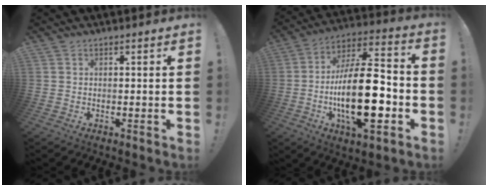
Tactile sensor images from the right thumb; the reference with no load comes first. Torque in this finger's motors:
{"motor_torque": [2.61, 2.40, 2.26, -0.51, 0.38]}